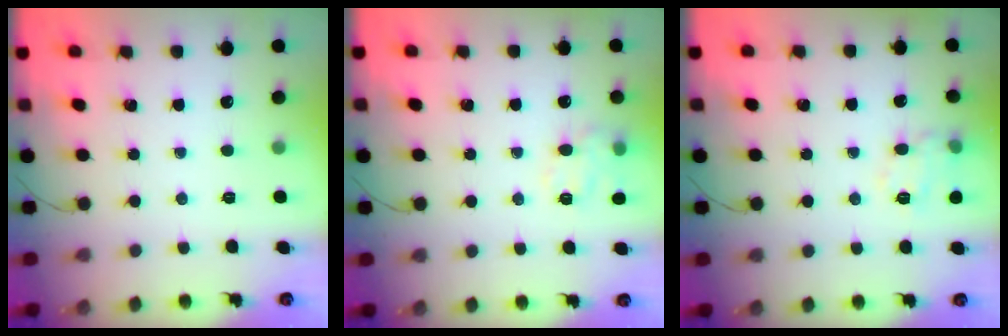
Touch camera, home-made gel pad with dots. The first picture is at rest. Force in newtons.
{"total": 10.5, "press": 10.3, "slide": 2.0}
{"total": 10.7, "press": 10.7, "slide": 0.5}